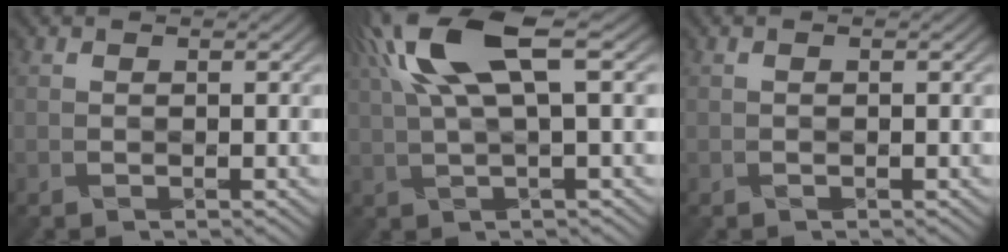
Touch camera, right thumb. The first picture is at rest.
{"total": 10.8, "force": [4.2, 2.5, 9.7], "torque": [-0.192, 0.027, 0.081]}
{"total": 0.0}